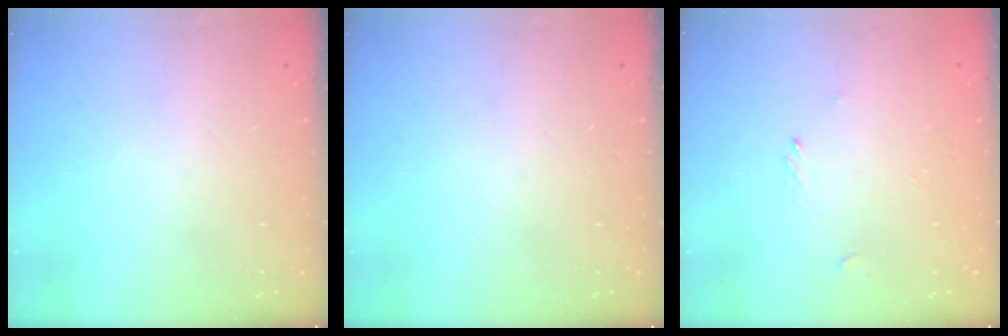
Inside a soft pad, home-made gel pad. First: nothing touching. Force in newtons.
{"total": 0.0}
{"total": 0.0}